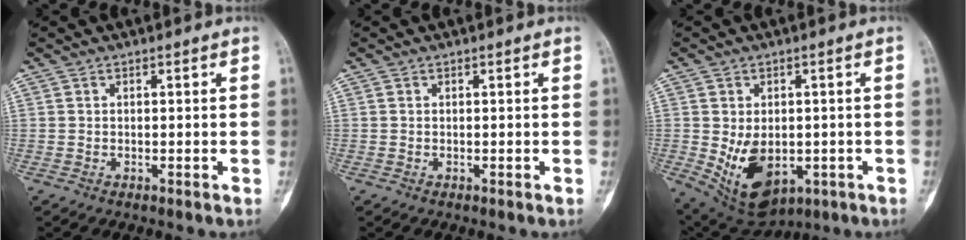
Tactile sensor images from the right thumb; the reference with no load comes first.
{"total": 0.0}
{"total": 12.0, "force": [-2.4, 8.0, 8.7], "torque": [-0.122, -0.002, -0.013]}